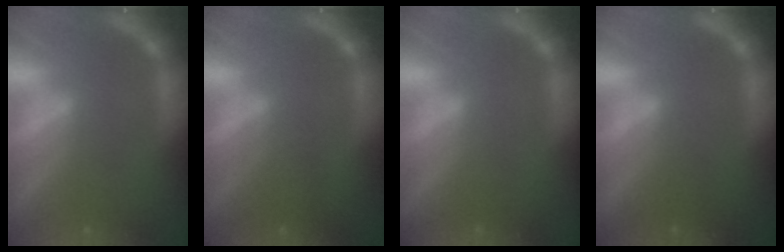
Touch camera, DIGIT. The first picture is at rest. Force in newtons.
{"total": 2.5}
{"total": 0.0}
{"total": 1.5}